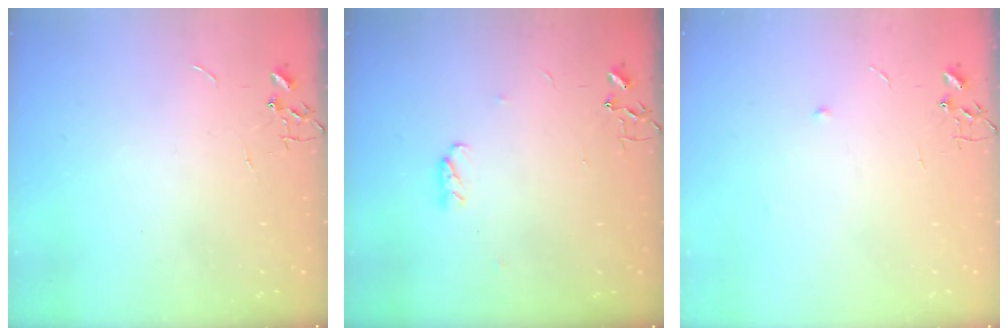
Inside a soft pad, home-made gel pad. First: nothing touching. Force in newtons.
{"total": 3.7, "press": 3.6, "slide": 0.9}
{"total": 4.3, "press": 4.1, "slide": 1.2}